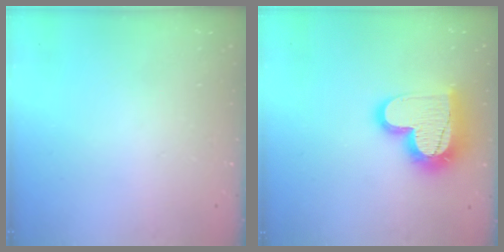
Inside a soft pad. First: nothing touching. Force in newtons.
{"total": 18.9, "press": 18.9, "slide": 1.4}